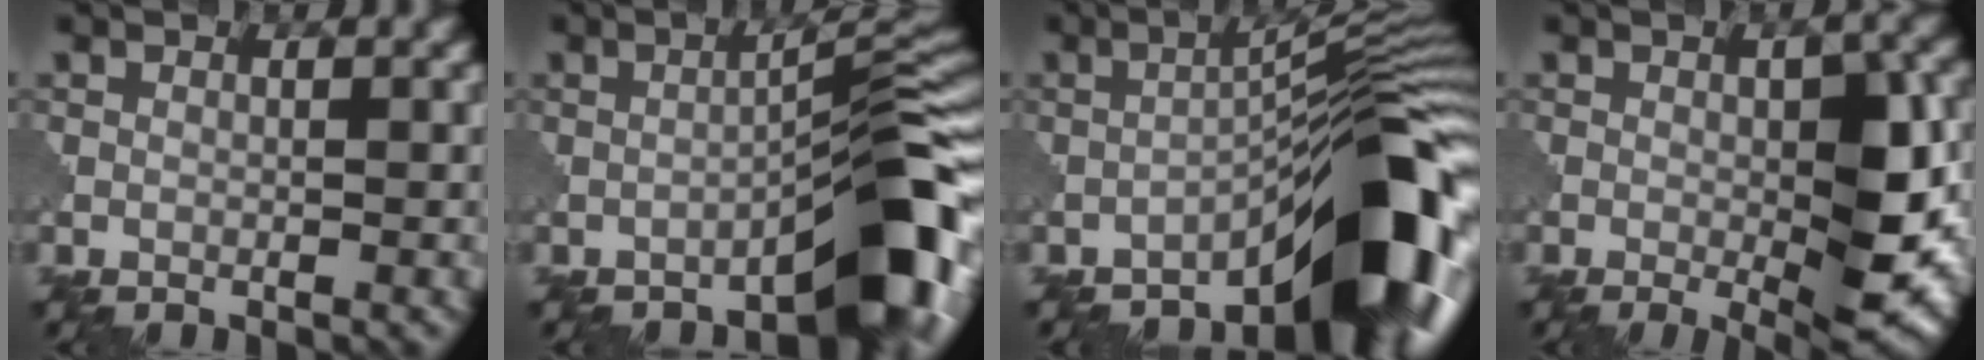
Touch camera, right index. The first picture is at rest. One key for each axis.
{"total": 8.1, "fx": -4.7, "fy": 1.3, "fz": 6.5, "tx": -0.079, "ty": 0.019, "tz": -0.067}
{"total": 11.3, "fx": -7.1, "fy": 2.5, "fz": 8.4, "tx": -0.097, "ty": 0.023, "tz": -0.112}
{"total": 7.7, "fx": -1.1, "fy": 2.1, "fz": 7.4, "tx": -0.106, "ty": -0.003, "tz": -0.010}